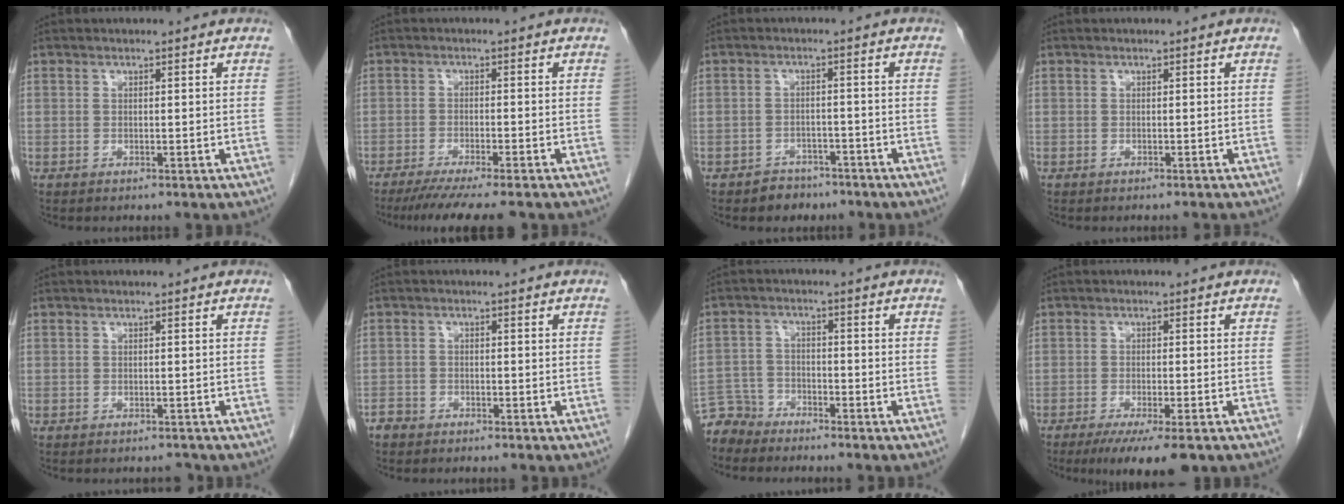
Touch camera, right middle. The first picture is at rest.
{"total": 10.7, "force": [-9.0, 0.4, 5.8], "torque": [-0.071, -0.022, -0.135]}
{"total": 3.6, "force": [-2.7, 2.4, 0.4], "torque": [-0.012, 0.010, -0.036]}
{"total": 1.0, "force": [-1.0, 0.1, 0.2], "torque": [-0.007, -0.002, -0.015]}
{"total": 1.7, "force": [-1.7, 0.5, 0.0], "torque": [0.005, -0.003, -0.022]}
{"total": 1.6, "force": [-1.3, 1.0, 0.2], "torque": [-0.009, 0.003, -0.024]}
{"total": 4.3, "force": [-4.0, 1.3, -0.7], "torque": [0.013, -0.003, -0.080]}
{"total": 8.4, "force": [-5.9, 1.2, 5.9], "torque": [-0.081, -0.018, -0.087]}